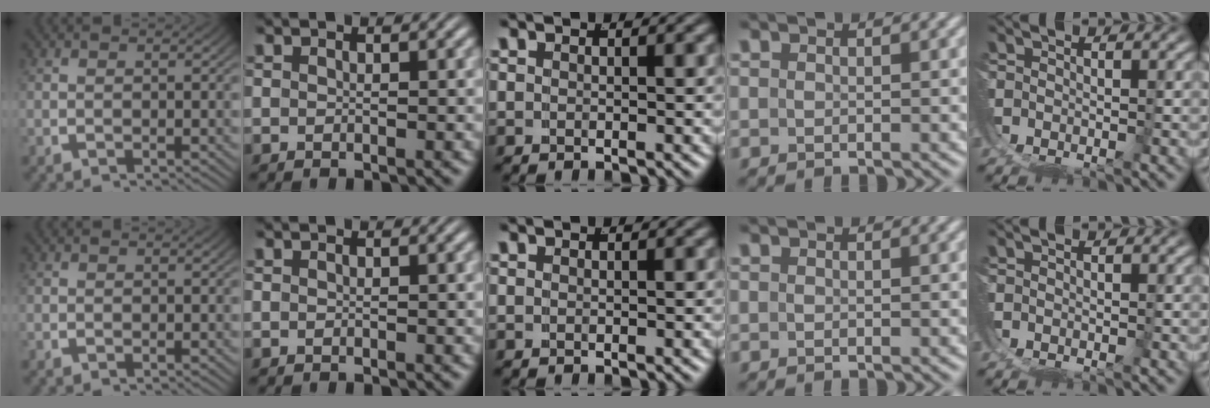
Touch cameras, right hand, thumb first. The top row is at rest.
{}